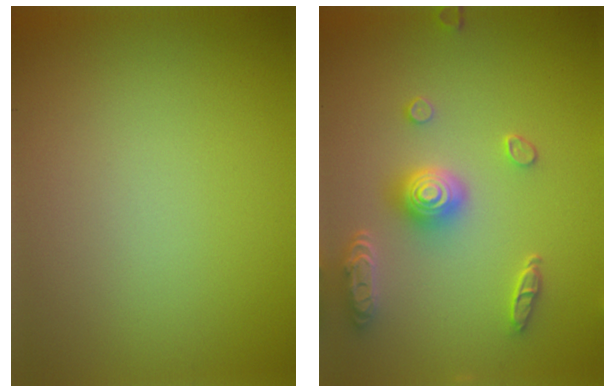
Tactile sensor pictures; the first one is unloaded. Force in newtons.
{"total": 4.5, "press": 3.8, "slide": 2.5}